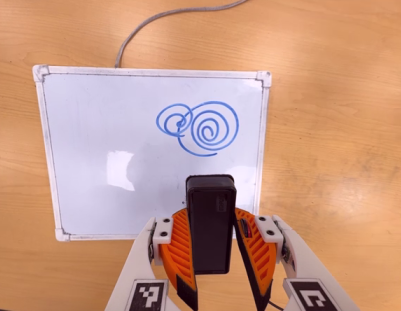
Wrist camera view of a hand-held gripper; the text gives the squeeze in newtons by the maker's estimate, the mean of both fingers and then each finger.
{"total": 5.8, "left": 5.4, "right": 6.1}